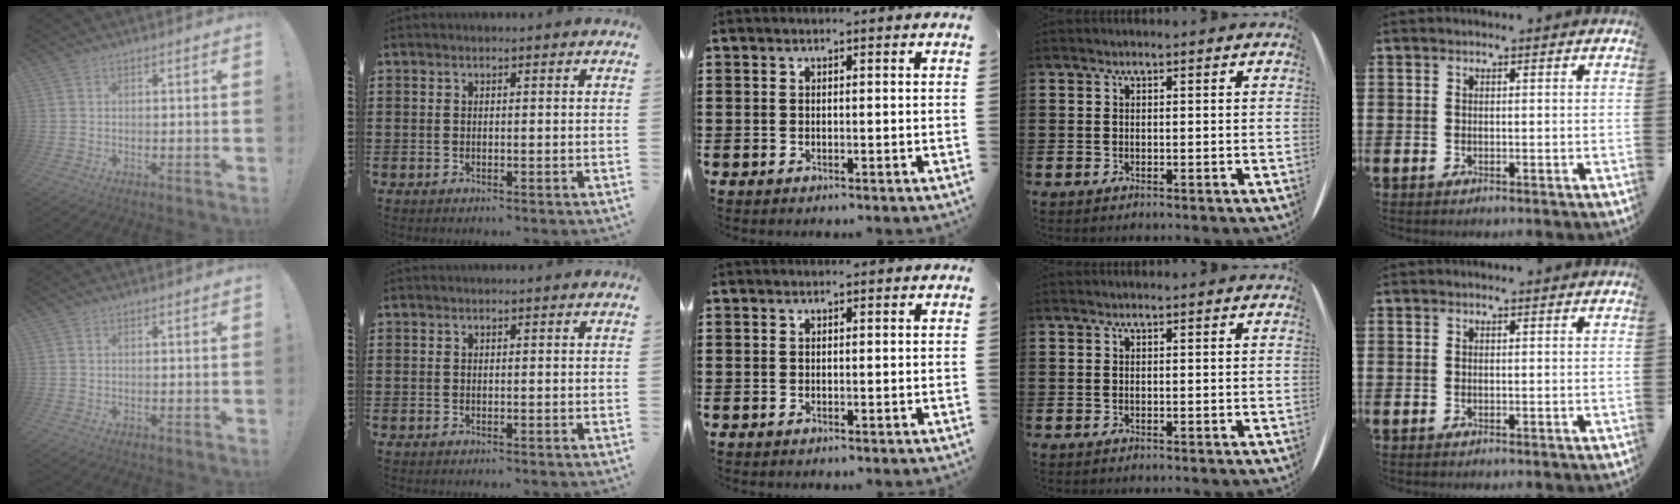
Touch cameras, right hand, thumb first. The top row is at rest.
{}